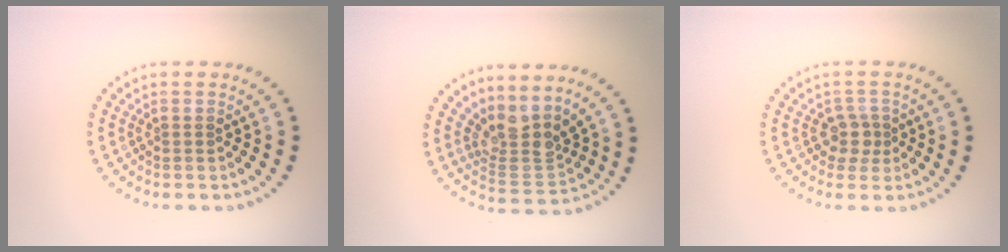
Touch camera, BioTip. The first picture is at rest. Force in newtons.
{"total": 3.7, "press": 2.7, "slide": 2.6}
{"total": 2.0, "press": 1.6, "slide": 1.2}